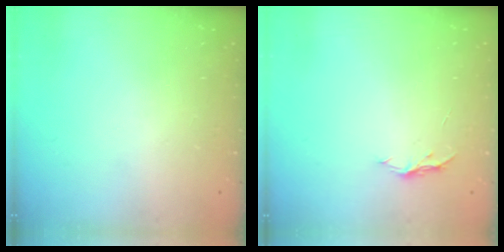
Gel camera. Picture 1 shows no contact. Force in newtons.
{"total": 4.0, "press": 4.0, "slide": 0.4}